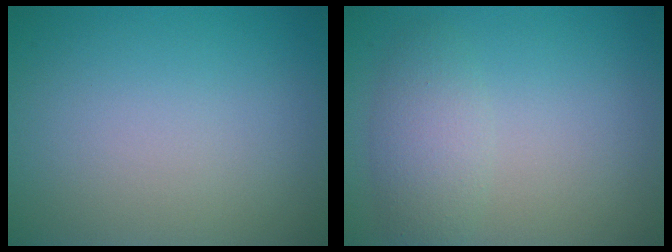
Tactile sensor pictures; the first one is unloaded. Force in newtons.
{"total": 2.7, "press": 2.7, "slide": 0.2}